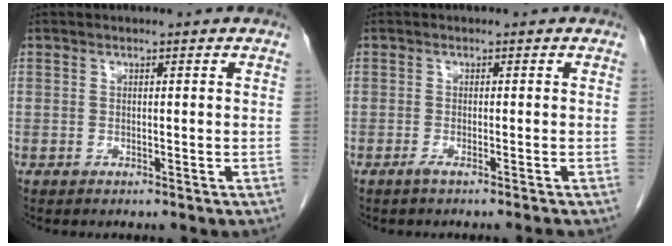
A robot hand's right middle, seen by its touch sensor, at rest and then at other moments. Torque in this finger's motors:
{"motor_torque": [-0.05, -0.07, 0.08, 0.01]}